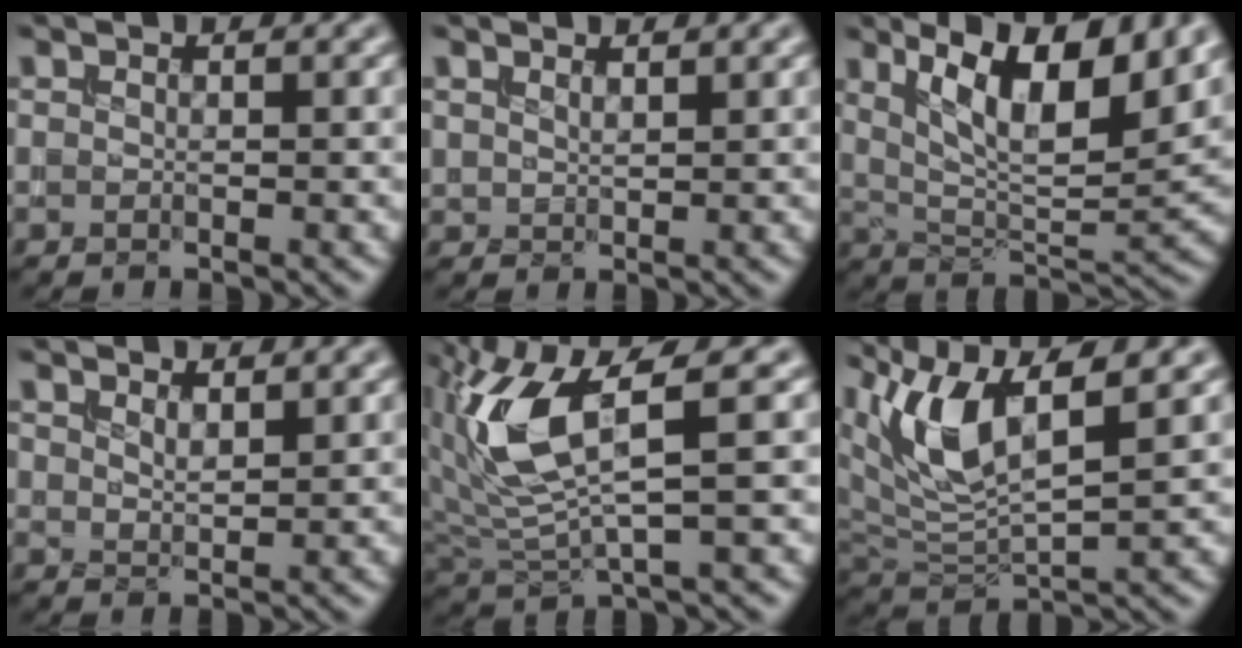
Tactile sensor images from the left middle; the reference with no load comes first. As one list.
[{"total": 1.0, "force": [0.9, 0.2, 0.1], "torque": [-0.005, -0.001, 0.020]}, {"total": 10.0, "force": [4.8, 3.3, 8.2], "torque": [-0.135, -0.002, 0.085]}, {"total": 1.4, "force": [1.2, 0.5, 0.6], "torque": [-0.012, -0.003, 0.025]}, {"total": 7.7, "force": [2.0, 2.5, 7.0], "torque": [-0.168, -0.003, 0.043]}, {"total": 8.1, "force": [4.0, 3.0, 6.4], "torque": [-0.135, -0.001, 0.073]}]